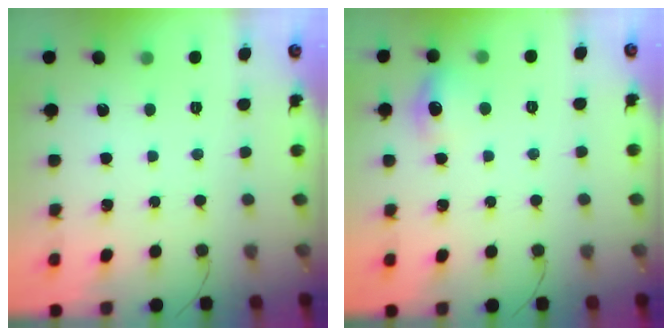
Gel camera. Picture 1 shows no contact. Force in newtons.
{"total": 7.7, "press": 7.6, "slide": 1.1}